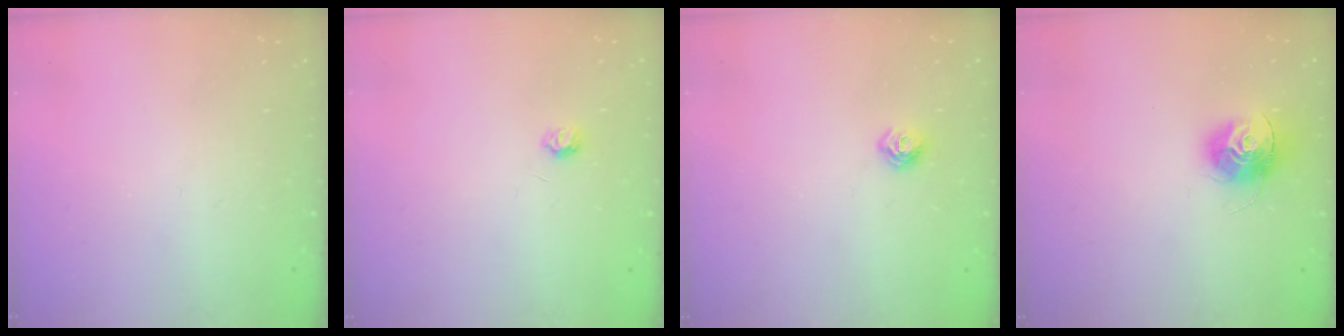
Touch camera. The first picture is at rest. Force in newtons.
{"total": 3.1, "press": 3.1, "slide": 0.5}
{"total": 6.8, "press": 6.7, "slide": 1.0}
{"total": 13.6, "press": 13.5, "slide": 1.3}